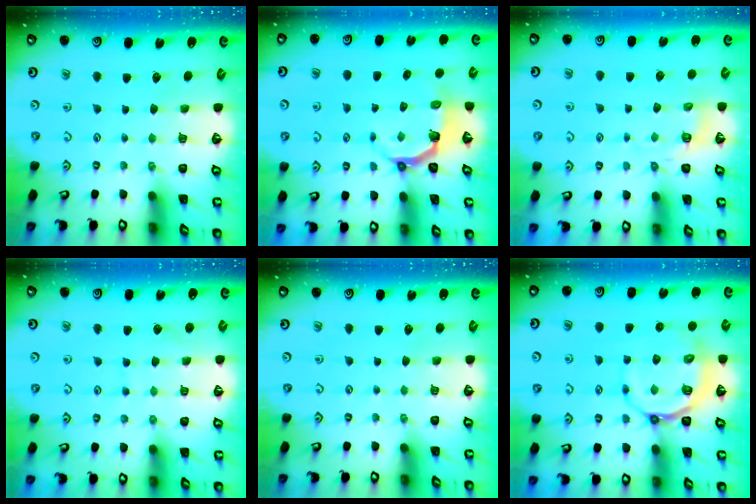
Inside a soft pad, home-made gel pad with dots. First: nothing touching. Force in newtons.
{"total": 4.8, "press": 3.3, "slide": 3.4}
{"total": 4.2, "press": 3.6, "slide": 2.2}
{"total": 5.3, "press": 5.3, "slide": 0.7}
{"total": 0.0}
{"total": 8.8, "press": 8.3, "slide": 3.0}